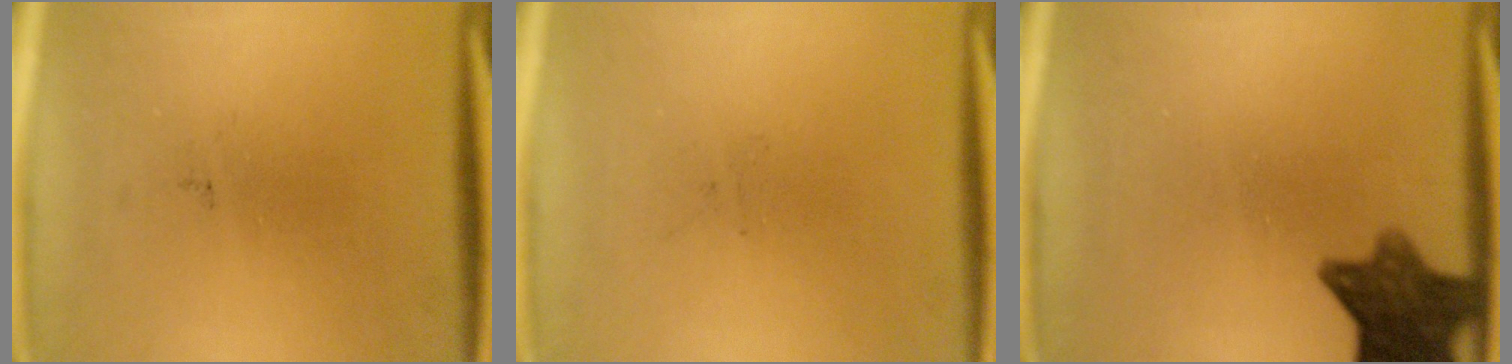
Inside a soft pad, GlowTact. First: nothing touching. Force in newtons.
{"total": 0.0}
{"total": 9.8}